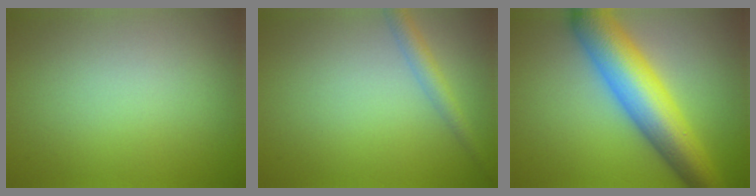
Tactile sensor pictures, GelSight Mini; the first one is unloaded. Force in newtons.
{"total": 2.1, "press": 2.1, "slide": 0.1}
{"total": 9.5, "press": 9.5, "slide": 0.2}